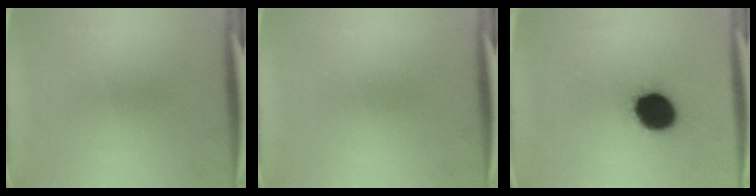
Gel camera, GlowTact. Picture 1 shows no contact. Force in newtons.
{"total": 0.0}
{"total": 15.2}